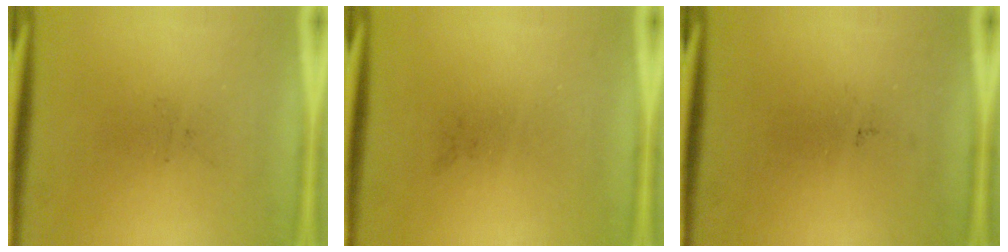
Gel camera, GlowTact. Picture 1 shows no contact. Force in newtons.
{"total": 0.0}
{"total": 0.0}